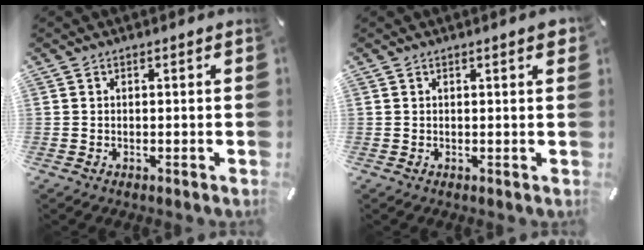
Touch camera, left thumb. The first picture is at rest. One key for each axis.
{"total": 1.5, "fx": 0.7, "fy": 0.2, "fz": 1.3, "tx": -0.026, "ty": 0.003, "tz": 0.011}